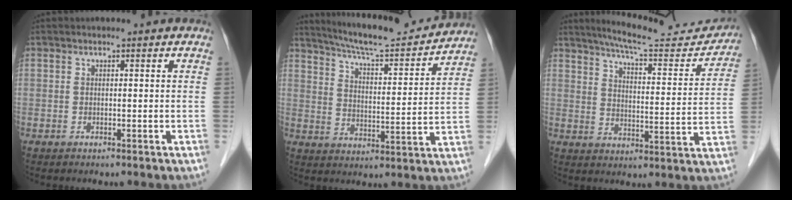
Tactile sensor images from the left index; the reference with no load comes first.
{"total": 15.4, "force": [14.5, 1.2, 5.1], "torque": [-0.085, -0.010, 0.208]}
{"total": 15.7, "force": [14.8, 1.7, 4.7], "torque": [-0.065, -0.032, 0.193]}